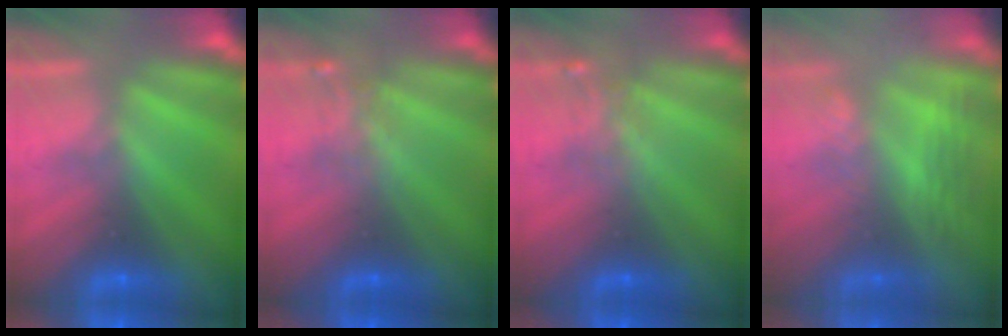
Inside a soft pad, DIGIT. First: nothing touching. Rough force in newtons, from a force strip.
{"total": 2.2}
{"total": 2.2}
{"total": 3.0}